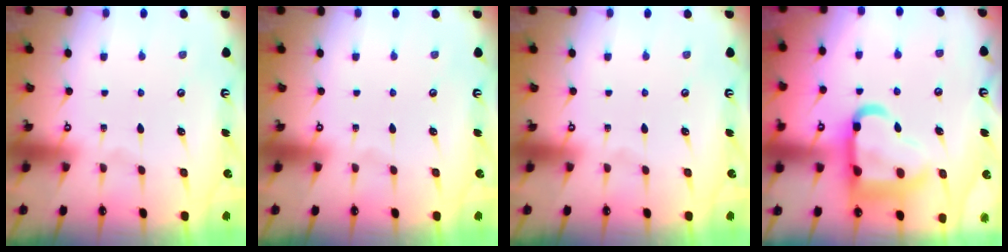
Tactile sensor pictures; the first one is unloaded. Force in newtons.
{"total": 0.0}
{"total": 0.0}
{"total": 18.6, "press": 18.4, "slide": 2.1}